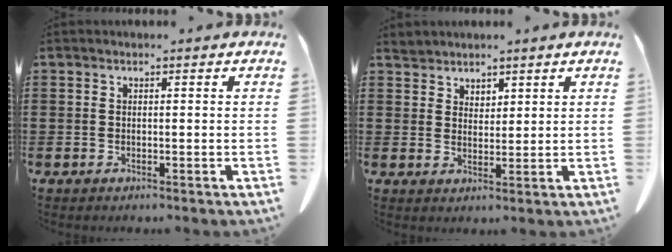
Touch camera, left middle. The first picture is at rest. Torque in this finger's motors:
{"motor_torque": [-0.05, 0.04, 0.02, 0.00]}